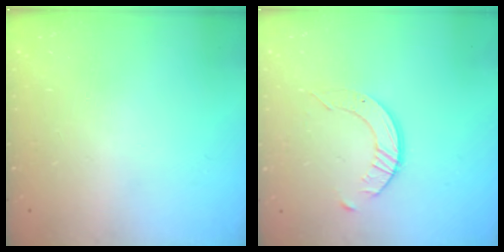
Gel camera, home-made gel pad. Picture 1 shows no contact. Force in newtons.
{"total": 3.5, "press": 3.5, "slide": 0.3}